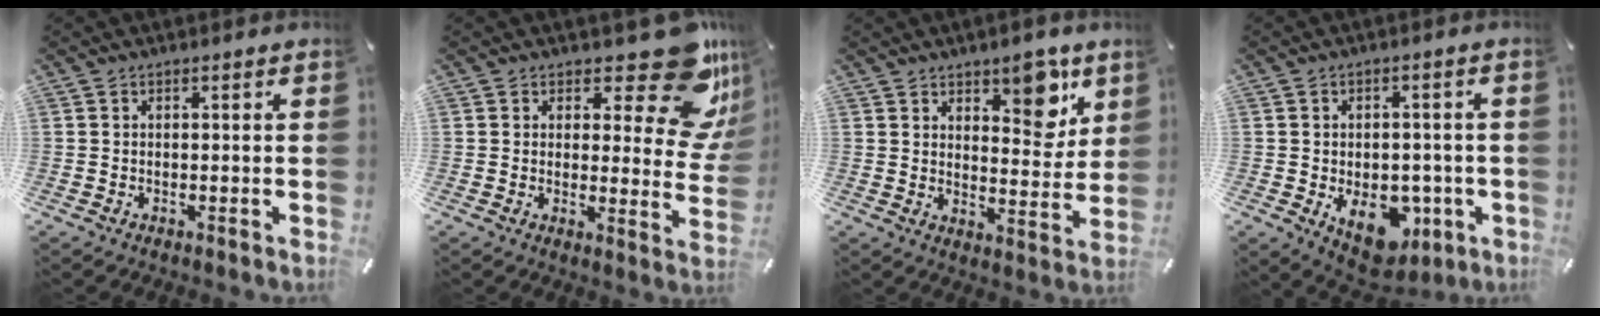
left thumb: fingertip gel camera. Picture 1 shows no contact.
{"total": 17.4, "force": [10.2, 6.9, 12.3], "torque": [-0.135, -0.083, 0.168]}
{"total": 10.2, "force": [6.6, 5.4, 5.6], "torque": [-0.043, -0.049, 0.106]}
{"total": 11.3, "force": [-3.2, 8.1, 7.2], "torque": [-0.086, -0.001, -0.050]}